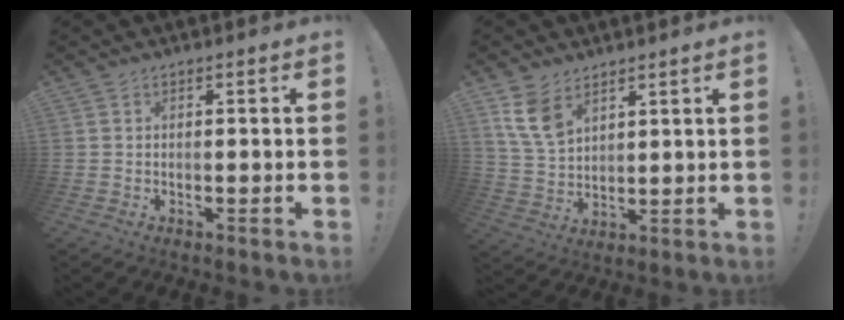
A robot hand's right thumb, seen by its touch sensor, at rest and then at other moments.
{"total": 9.4, "force": [5.8, 5.7, 4.7], "torque": [-0.087, -0.022, 0.117]}